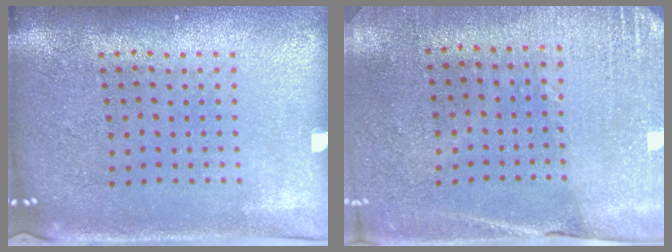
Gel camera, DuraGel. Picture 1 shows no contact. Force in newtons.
{"total": 2.6, "press": 2.4, "slide": 1.1}